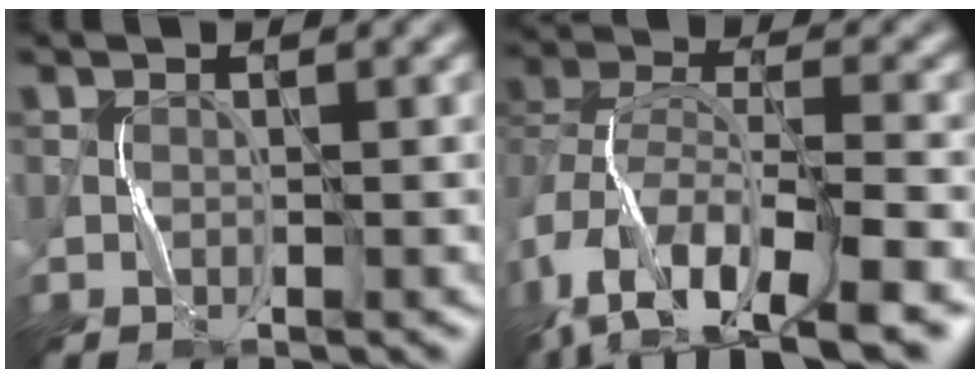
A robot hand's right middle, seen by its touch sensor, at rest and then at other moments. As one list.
[{"total": 12.7, "force": [-8.5, 5.0, 8.0], "torque": [-0.166, 0.000, -0.127]}]